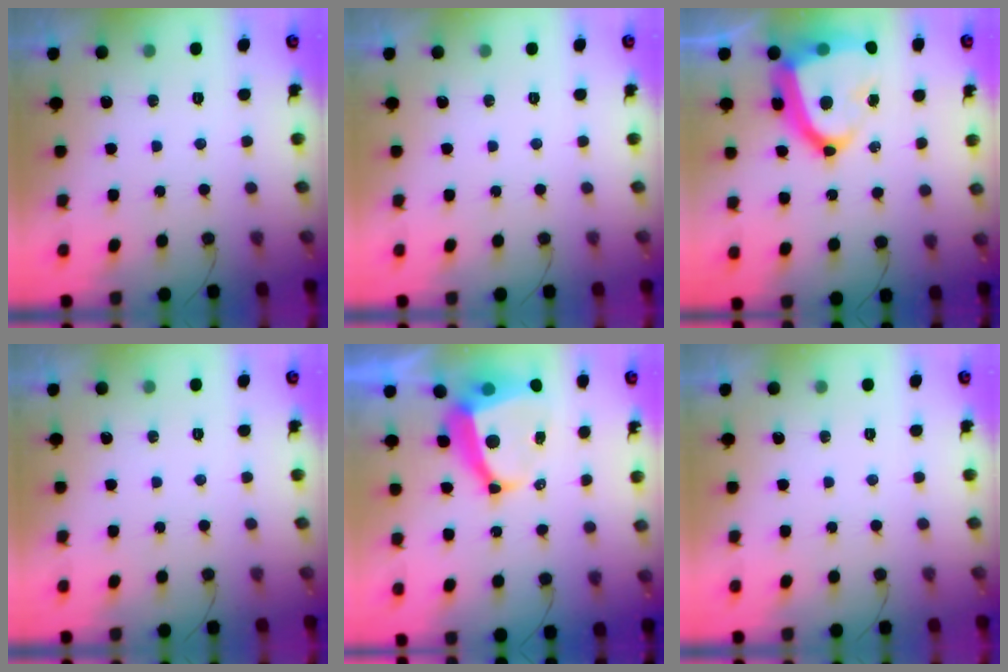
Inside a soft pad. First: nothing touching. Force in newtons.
{"total": 0.0}
{"total": 20.6, "press": 20.5, "slide": 1.9}
{"total": 0.0}
{"total": 9.3, "press": 9.3, "slide": 1.0}
{"total": 0.0}